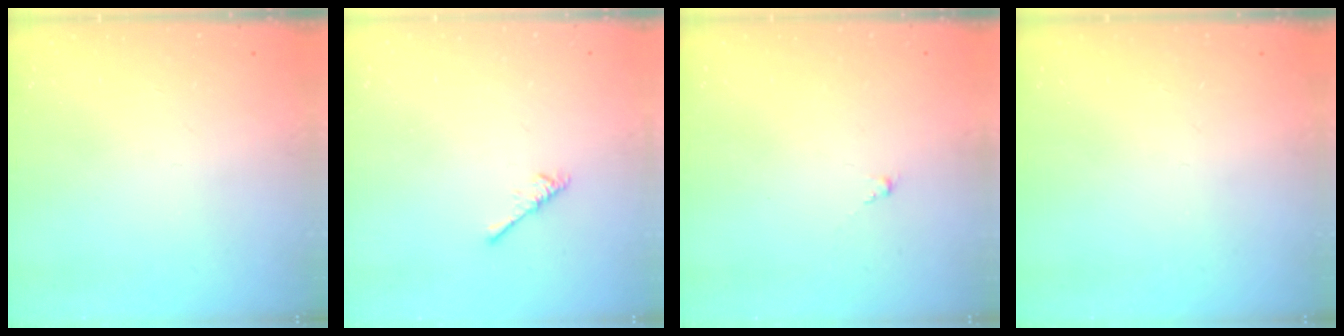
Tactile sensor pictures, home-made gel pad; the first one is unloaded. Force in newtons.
{"total": 2.2, "press": 2.1, "slide": 0.5}
{"total": 0.0}
{"total": 0.0}